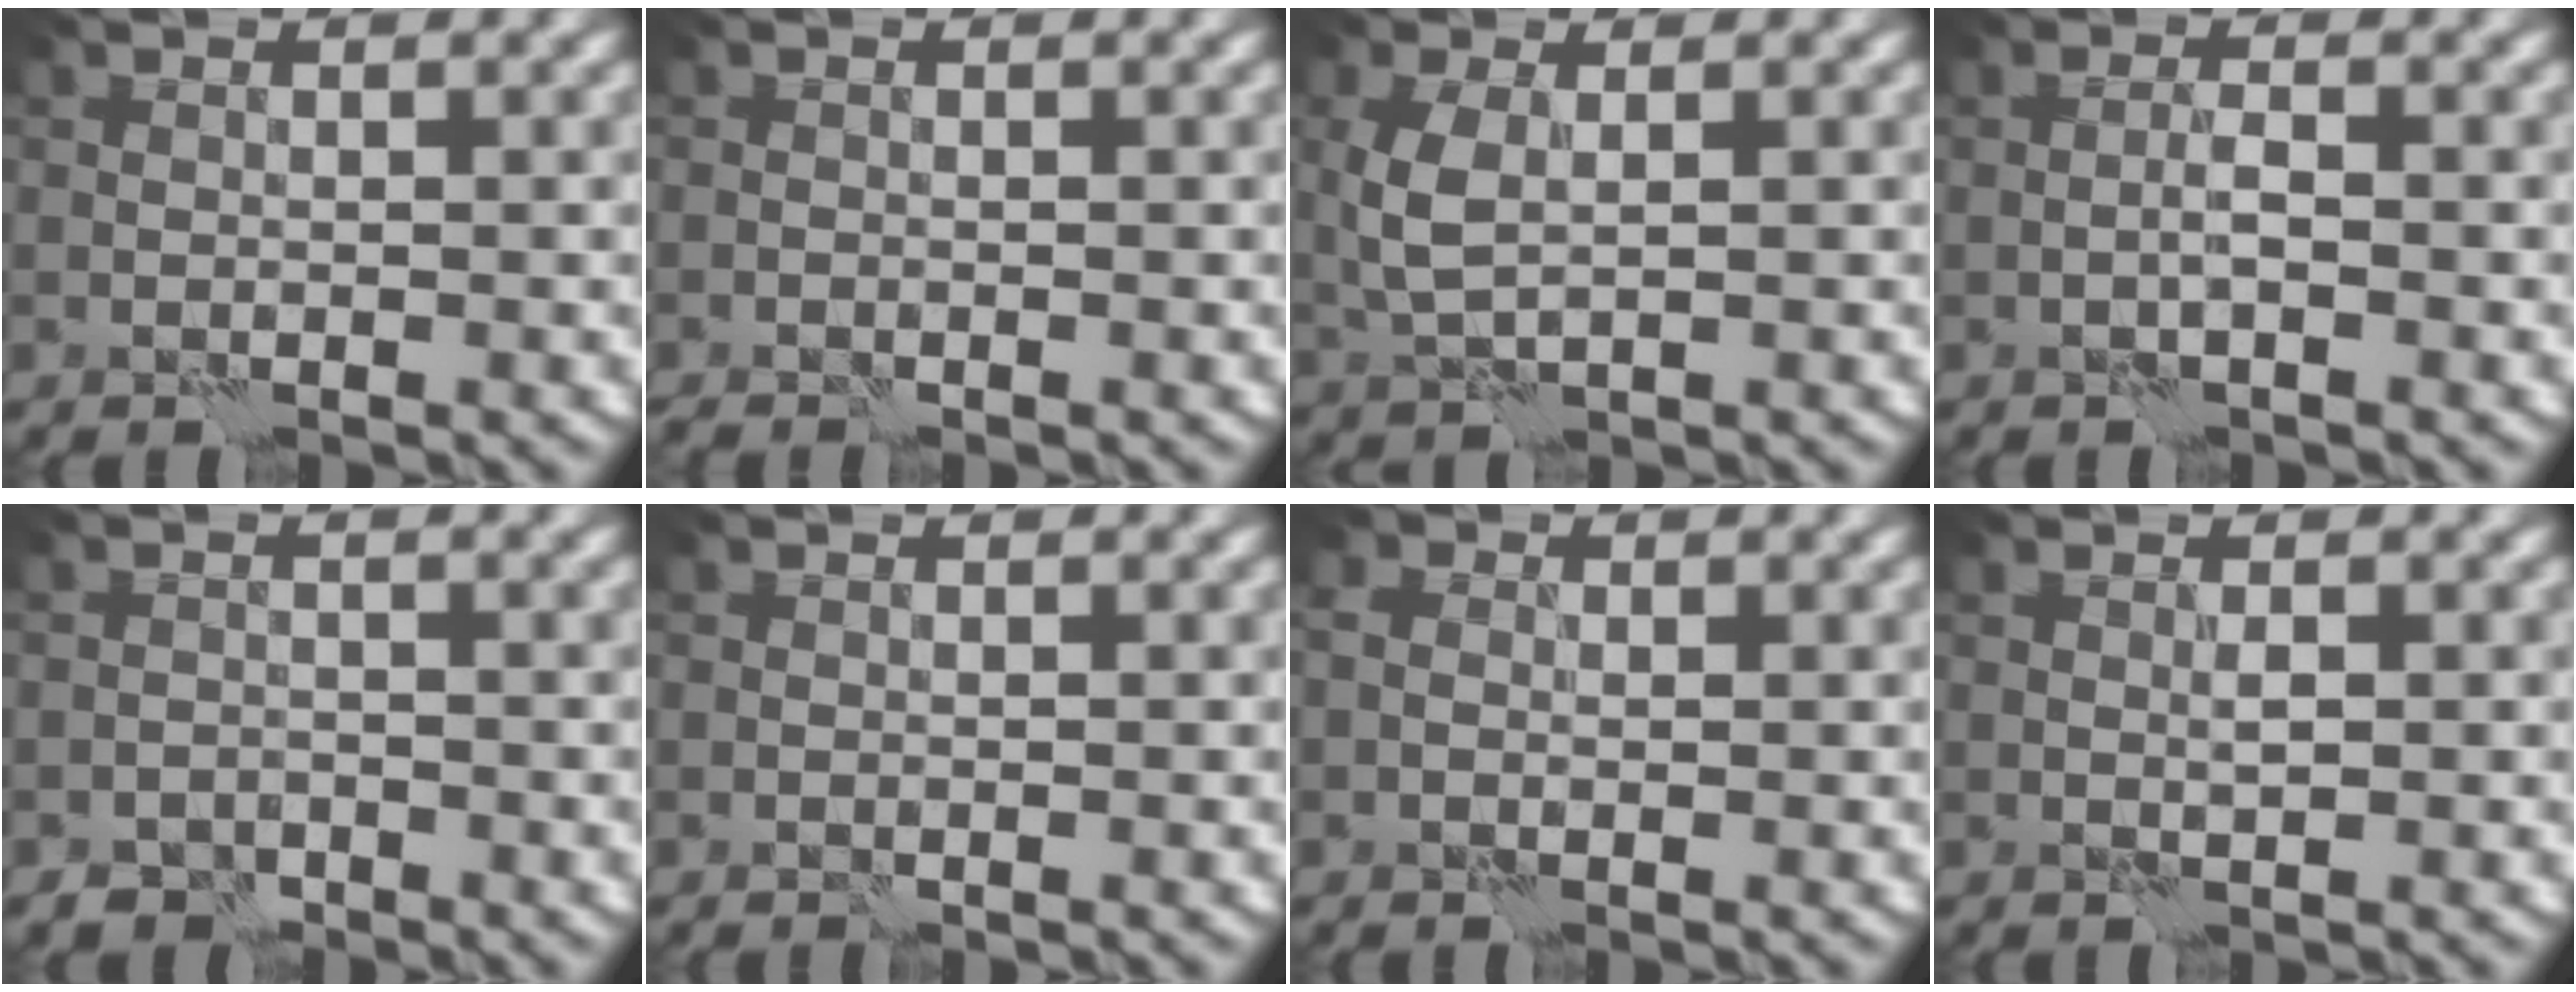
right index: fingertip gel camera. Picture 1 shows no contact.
{"total": 0.8, "force": [-0.8, -0.1, 0.3], "torque": [-0.015, -0.001, -0.018]}
{"total": 2.7, "force": [0.7, 1.3, 2.3], "torque": [-0.061, 0.001, 0.016]}
{"total": 1.0, "force": [-0.3, -0.2, 0.9], "torque": [-0.021, 0.005, -0.009]}
{"total": 1.4, "force": [-1.2, 0.6, -0.2], "torque": [0.010, 0.004, -0.024]}
{"total": 0.0}
{"total": 1.7, "force": [0.1, 1.4, 0.9], "torque": [-0.010, 0.008, -0.015]}
{"total": 0.6, "force": [0.3, -0.2, 0.4], "torque": [-0.012, -0.001, 0.007]}